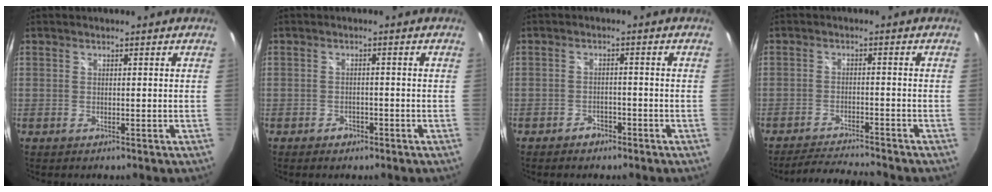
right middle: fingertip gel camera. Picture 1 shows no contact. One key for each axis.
{"total": 1.9, "fx": -1.3, "fy": 1.2, "fz": 0.5, "tx": -0.013, "ty": 0.000, "tz": -0.019}
{"total": 2.5, "fx": -1.9, "fy": 1.4, "fz": 0.6, "tx": -0.017, "ty": 0.005, "tz": -0.029}
{"total": 7.5, "fx": -7.1, "fy": -0.2, "fz": 2.3, "tx": -0.061, "ty": -0.003, "tz": -0.118}